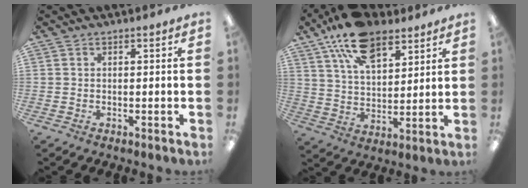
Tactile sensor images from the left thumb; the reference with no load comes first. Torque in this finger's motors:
{"motor_torque": [0.82, 0.38, 1.46, -1.28, 0.38]}